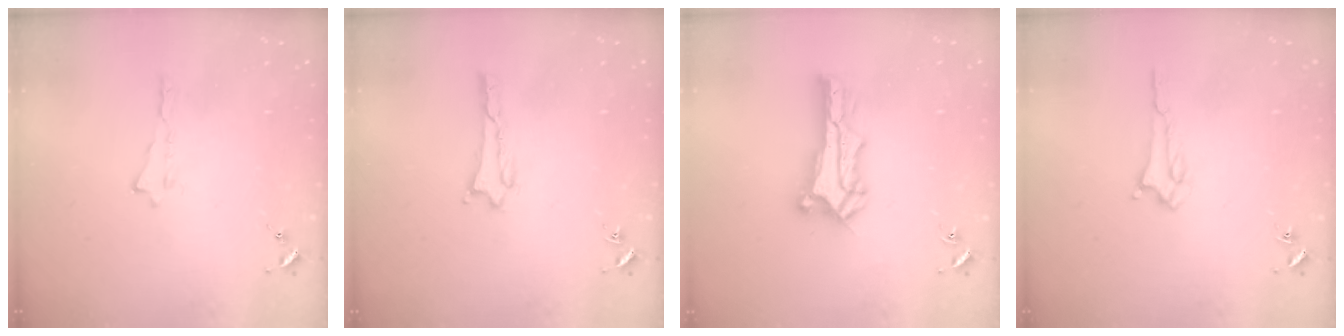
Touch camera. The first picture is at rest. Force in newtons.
{"total": 0.9, "press": 0.8, "slide": 0.1}
{"total": 2.7, "press": 2.7, "slide": 0.3}
{"total": 1.5, "press": 1.5, "slide": 0.2}